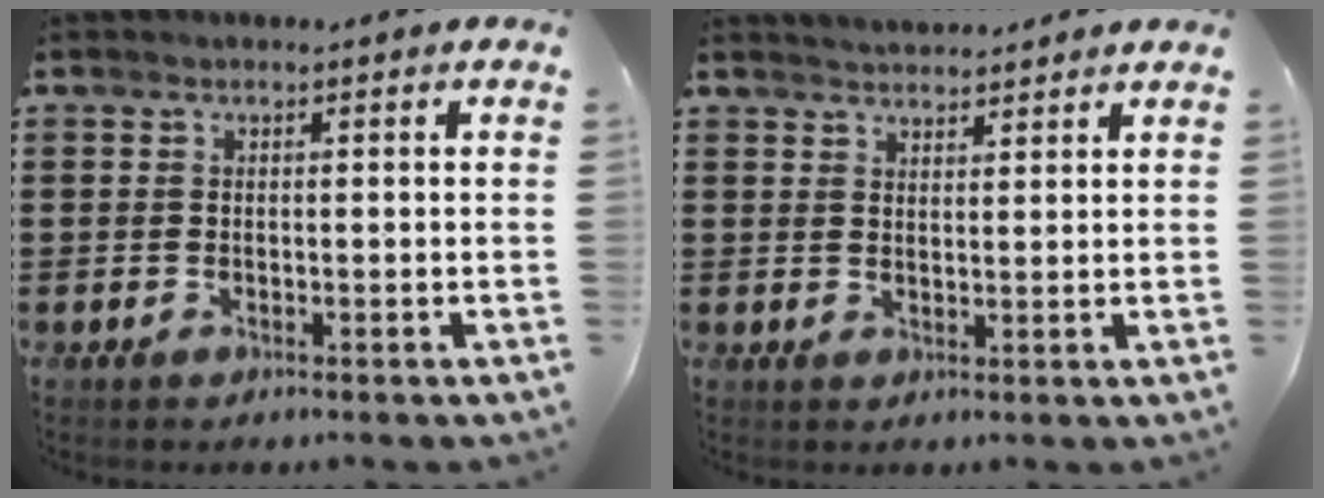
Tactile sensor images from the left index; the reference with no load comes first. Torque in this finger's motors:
{"motor_torque": [-1.06, 1.08, -0.04, -0.02]}